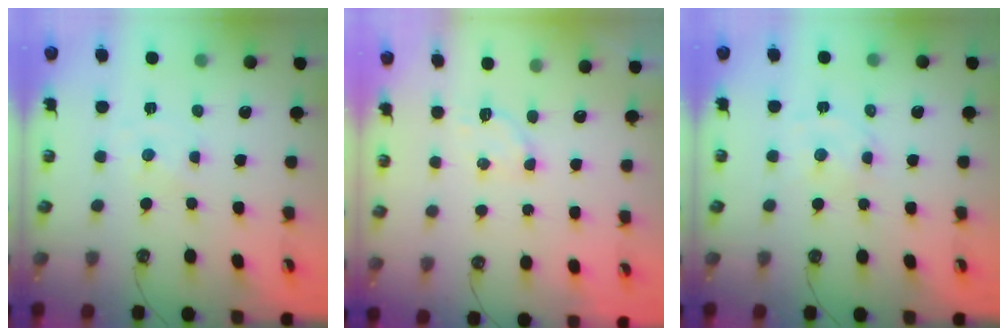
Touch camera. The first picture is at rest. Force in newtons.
{"total": 5.5, "press": 5.4, "slide": 1.3}
{"total": 3.0, "press": 3.0, "slide": 0.3}